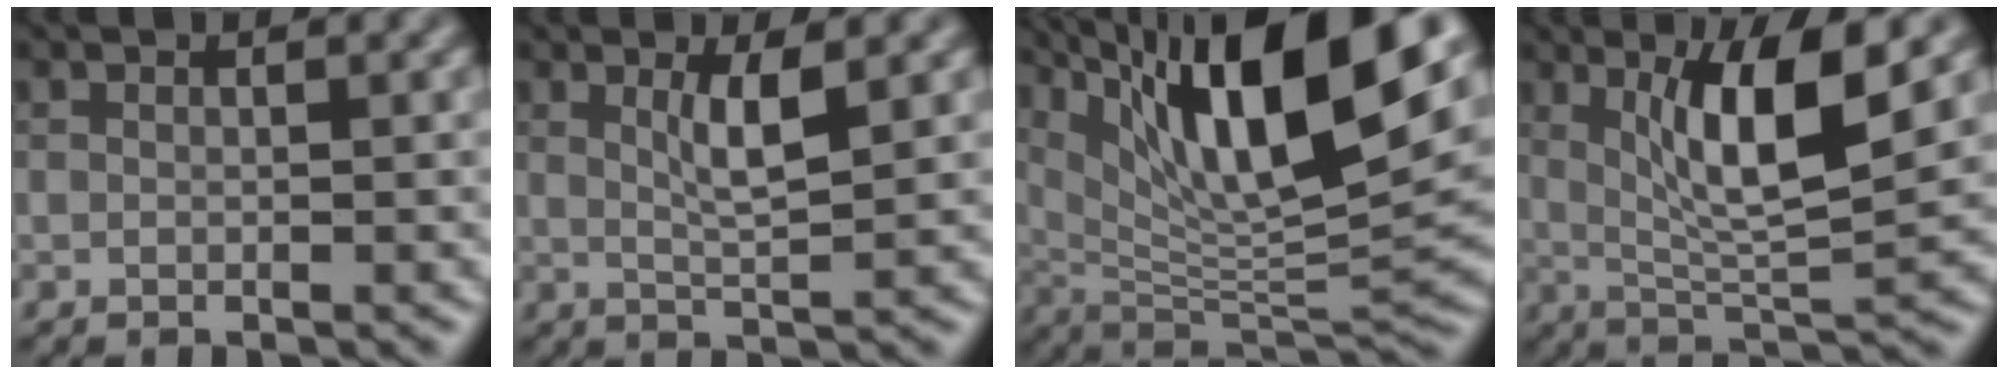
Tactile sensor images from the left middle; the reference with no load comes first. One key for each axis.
{"total": 2.9, "fx": 1.1, "fy": 0.5, "fz": 2.6, "tx": -0.048, "ty": -0.003, "tz": 0.020}
{"total": 14.7, "fx": 7.1, "fy": 3.7, "fz": 12.4, "tx": -0.210, "ty": 0.011, "tz": 0.130}
{"total": 7.3, "fx": 2.4, "fy": 1.4, "fz": 6.7, "tx": -0.121, "ty": -0.007, "tz": 0.048}